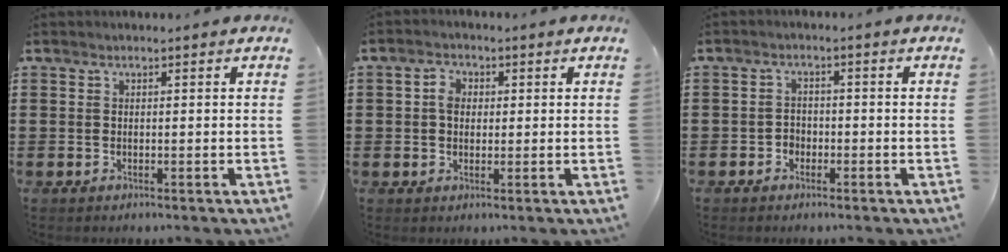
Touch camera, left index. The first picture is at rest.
{"total": 2.9, "force": [0.4, 2.2, 1.8], "torque": [-0.042, 0.012, 0.006]}
{"total": 1.8, "force": [-1.3, 1.2, 0.1], "torque": [-0.010, 0.003, -0.030]}